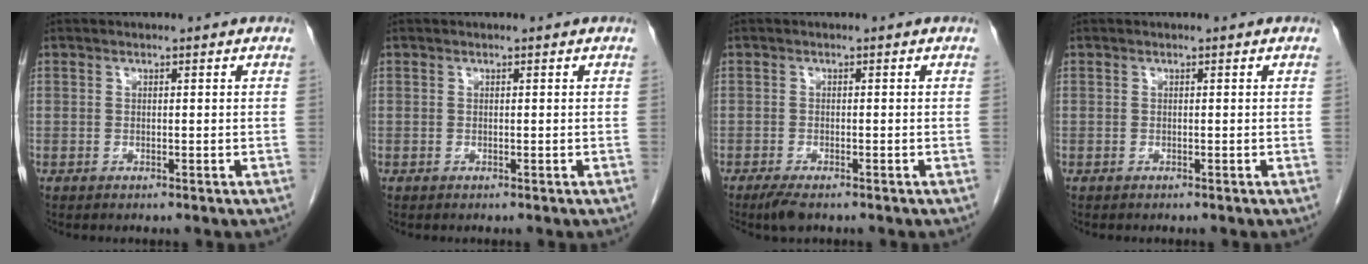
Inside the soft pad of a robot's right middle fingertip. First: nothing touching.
{"total": 0.0}
{"total": 2.9, "force": [-2.1, 0.7, 1.8], "torque": [-0.037, -0.007, -0.035]}
{"total": 0.0}